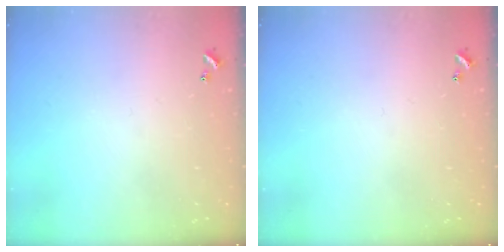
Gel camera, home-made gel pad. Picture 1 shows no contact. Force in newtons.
{"total": 0.0}